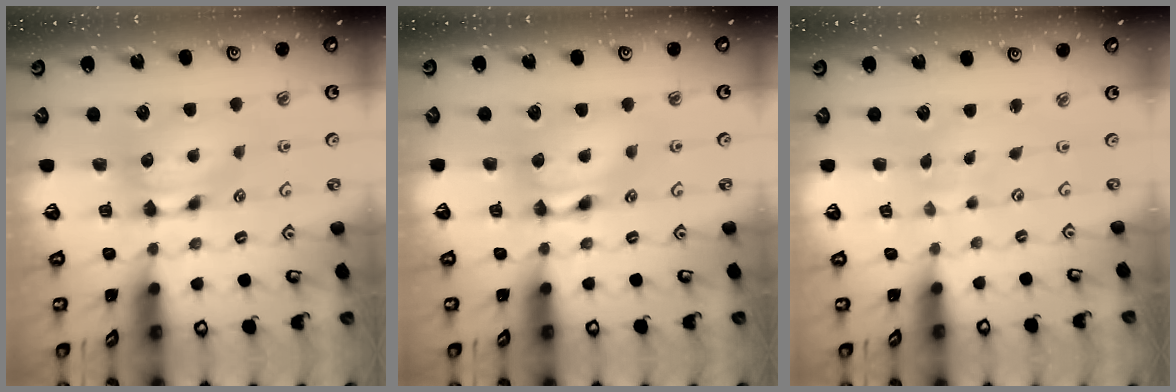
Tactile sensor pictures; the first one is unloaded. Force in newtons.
{"total": 2.0, "press": 2.0, "slide": 0.1}
{"total": 4.9, "press": 4.9, "slide": 0.2}